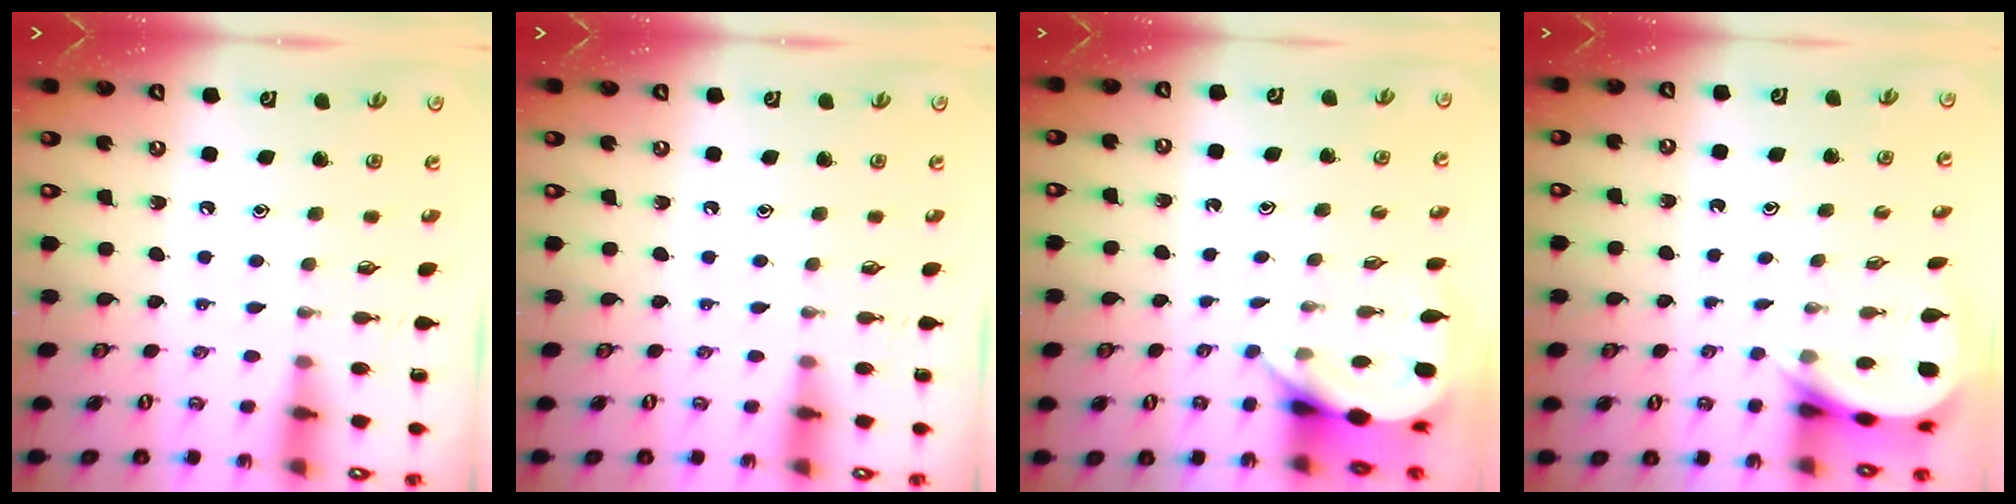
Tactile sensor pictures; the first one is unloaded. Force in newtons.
{"total": 0.0}
{"total": 4.4, "press": 4.4, "slide": 0.2}
{"total": 5.3, "press": 5.3, "slide": 0.3}